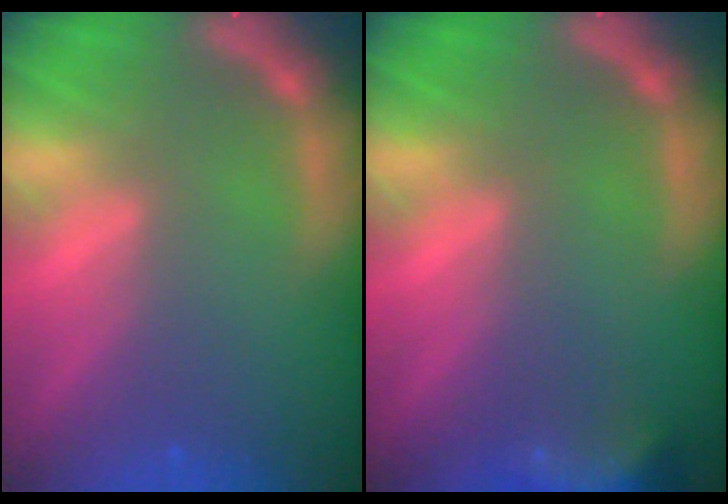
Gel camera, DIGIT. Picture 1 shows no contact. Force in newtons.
{"total": 6.5}